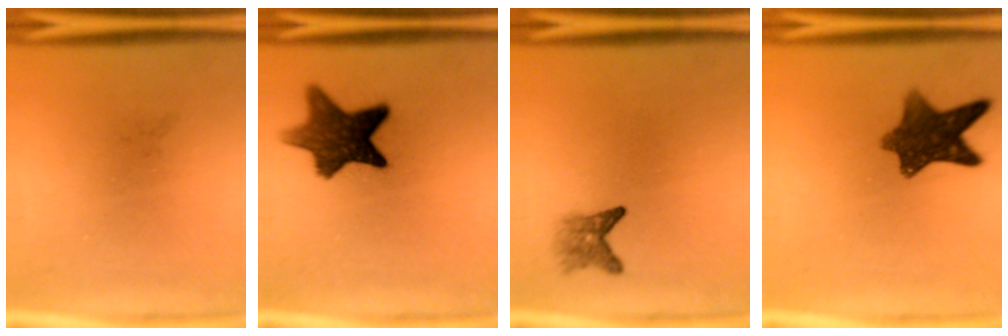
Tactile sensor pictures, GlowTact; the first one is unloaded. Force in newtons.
{"total": 11.0}
{"total": 2.4}
{"total": 9.3}